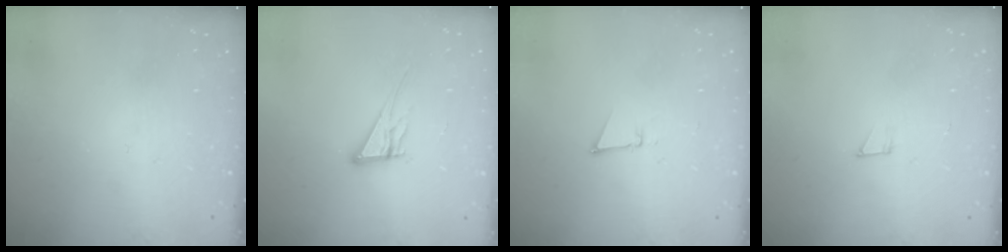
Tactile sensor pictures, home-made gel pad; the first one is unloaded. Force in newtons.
{"total": 7.1, "press": 7.1, "slide": 0.2}
{"total": 3.0, "press": 2.9, "slide": 0.8}
{"total": 2.1, "press": 2.1, "slide": 0.1}